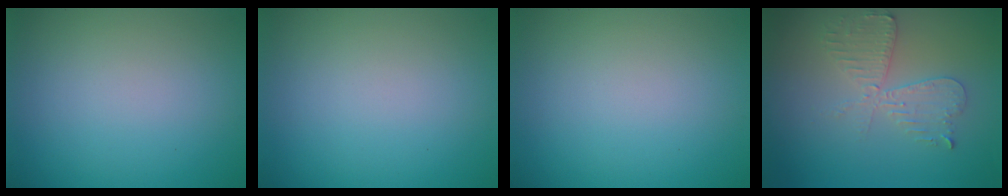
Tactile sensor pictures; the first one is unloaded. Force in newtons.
{"total": 0.0}
{"total": 0.0}
{"total": 2.6, "press": 2.5, "slide": 0.5}